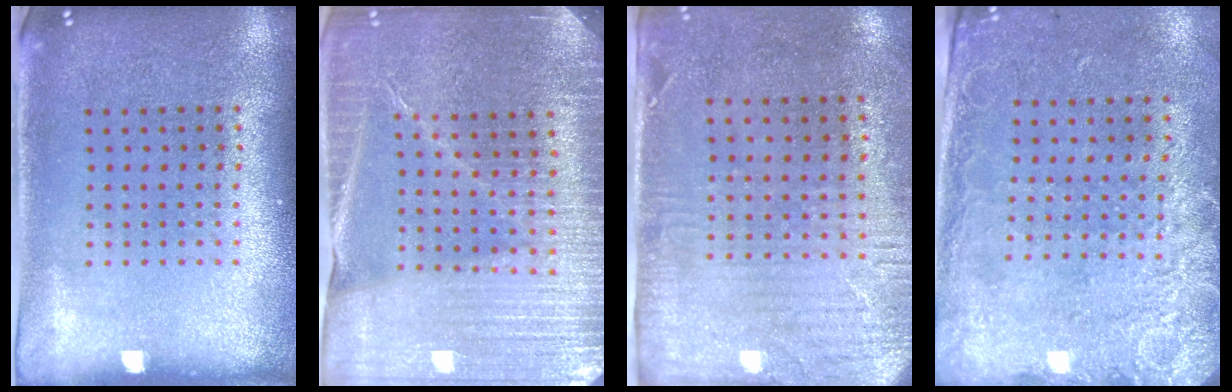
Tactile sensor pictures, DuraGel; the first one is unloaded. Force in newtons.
{"total": 4.4, "press": 4.1, "slide": 1.7}
{"total": 2.9, "press": 2.4, "slide": 1.7}
{"total": 2.6, "press": 2.0, "slide": 1.7}